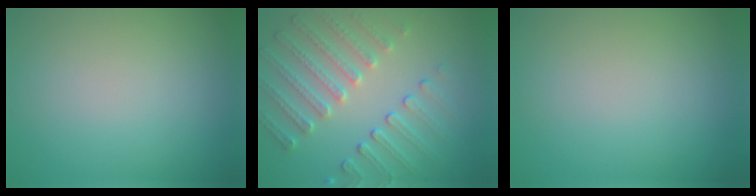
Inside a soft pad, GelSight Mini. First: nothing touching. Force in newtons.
{"total": 4.6, "press": 3.8, "slide": 2.6}
{"total": 0.0}